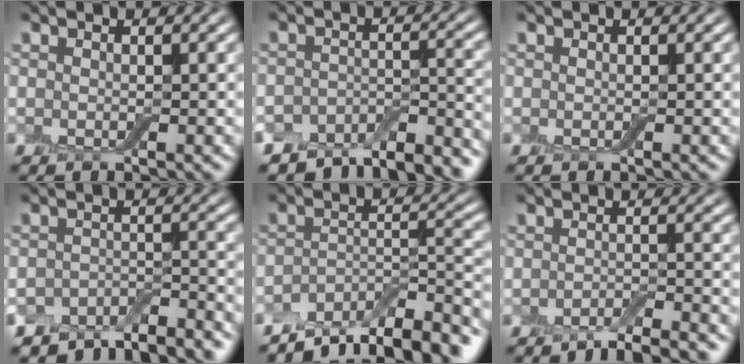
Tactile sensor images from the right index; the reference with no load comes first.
{"total": 7.5, "force": [-6.9, 2.3, 2.0], "torque": [-0.025, -0.008, -0.103]}
{"total": 0.0}
{"total": 6.7, "force": [-6.1, 2.0, 1.8], "torque": [-0.022, -0.010, -0.095]}
{"total": 8.4, "force": [-6.9, 2.6, 4.1], "torque": [-0.055, -0.006, -0.114]}
{"total": 3.7, "force": [-3.2, 0.6, 1.9], "torque": [-0.026, 0.003, -0.051]}